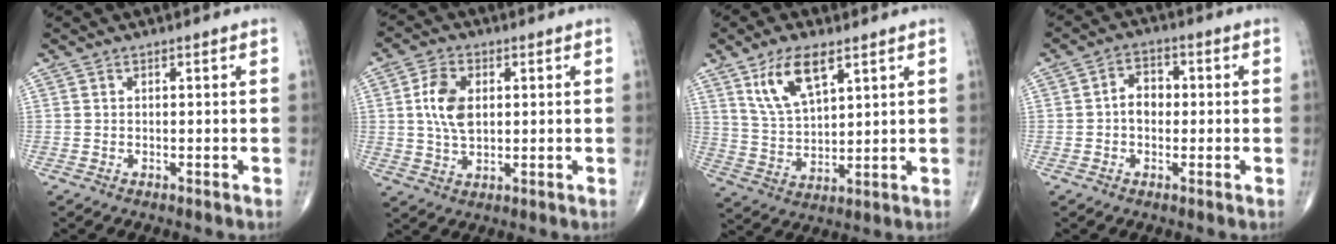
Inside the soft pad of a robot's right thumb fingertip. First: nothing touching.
{"total": 7.6, "force": [1.2, 4.7, 5.8], "torque": [-0.107, -0.001, 0.024]}
{"total": 10.7, "force": [5.8, 4.6, 7.7], "torque": [-0.137, -0.026, 0.120]}
{"total": 4.8, "force": [-0.2, 3.6, 3.1], "torque": [-0.037, 0.018, -0.011]}